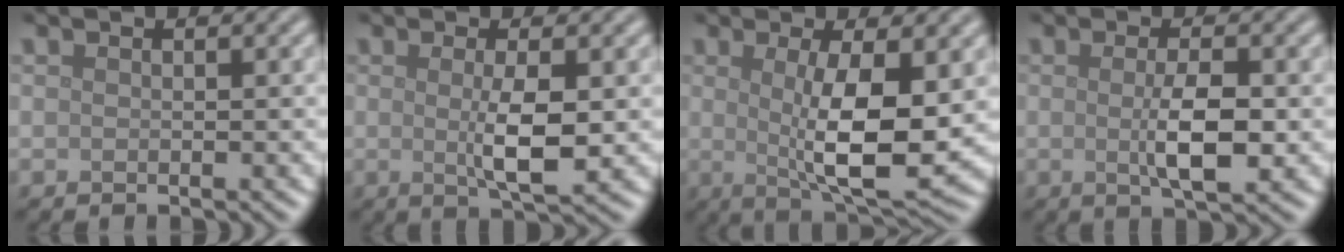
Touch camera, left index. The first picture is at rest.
{"total": 3.7, "force": [0.0, 0.7, 3.7], "torque": [-0.065, -0.003, 0.004]}
{"total": 7.7, "force": [0.3, 2.0, 7.4], "torque": [-0.122, -0.011, 0.012]}
{"total": 3.8, "force": [-0.2, 1.0, 3.7], "torque": [-0.067, -0.002, -0.001]}